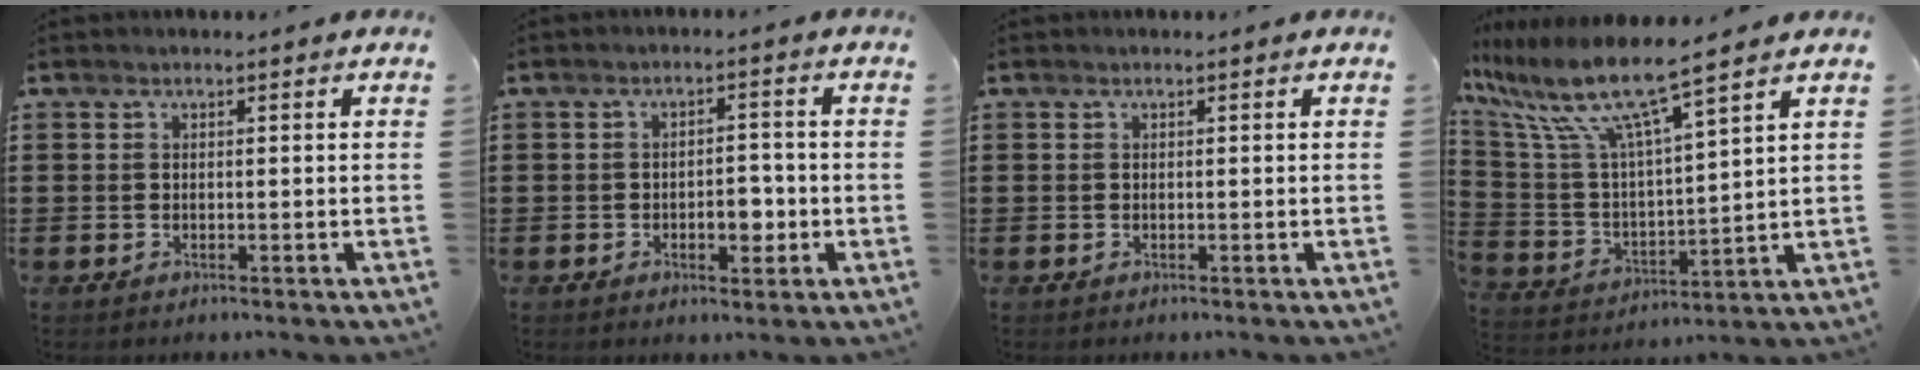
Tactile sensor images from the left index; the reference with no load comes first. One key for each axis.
{"total": 4.4, "fx": -1.3, "fy": 2.3, "fz": 3.5, "tx": -0.056, "ty": 0.002, "tz": -0.025}
{"total": 0.0}
{"total": 10.2, "fx": 8.0, "fy": 0.5, "fz": 6.2, "tx": -0.161, "ty": -0.054, "tz": 0.131}